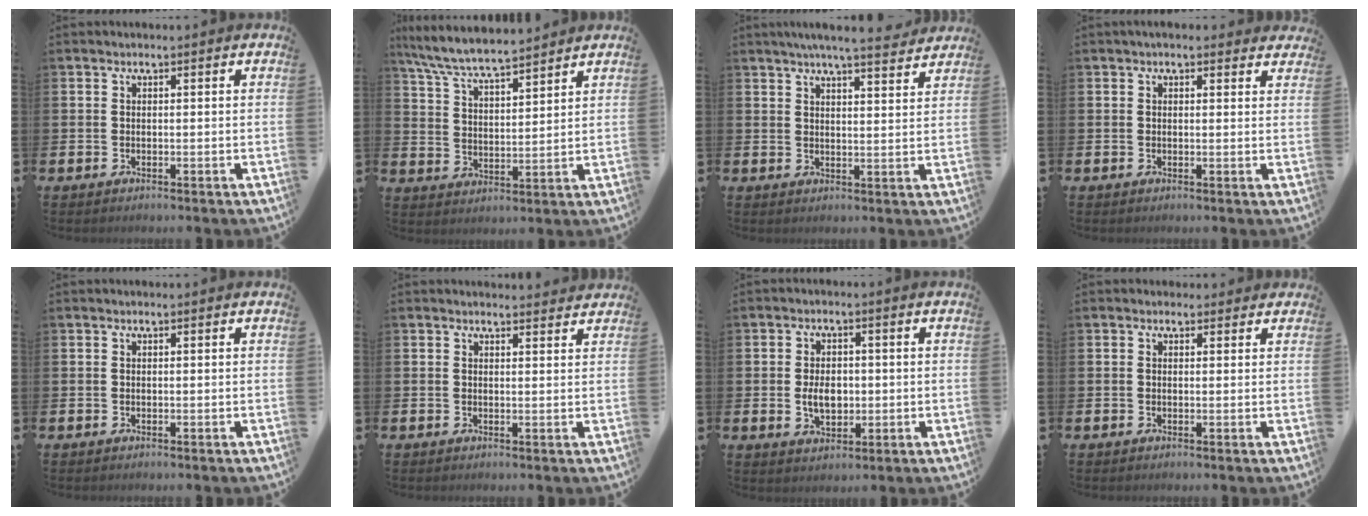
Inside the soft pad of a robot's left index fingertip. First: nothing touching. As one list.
[{"total": 7.1, "force": [6.8, 0.6, 2.1], "torque": [-0.072, -0.036, 0.121]}, {"total": 5.8, "force": [5.5, -0.1, 1.8], "torque": [-0.035, -0.027, 0.095]}, {"total": 1.5, "force": [1.5, 0.4, 0.2], "torque": [-0.005, 0.001, 0.027]}, {"total": 0.0}, {"total": 1.7, "force": [1.7, 0.2, -0.1], "torque": [0.011, -0.011, 0.029]}, {"total": 4.2, "force": [-0.2, 2.8, 3.2], "torque": [-0.042, 0.001, -0.009]}, {"total": 1.0, "force": [0.6, 0.7, 0.0], "torque": [0.006, 0.007, 0.009]}]